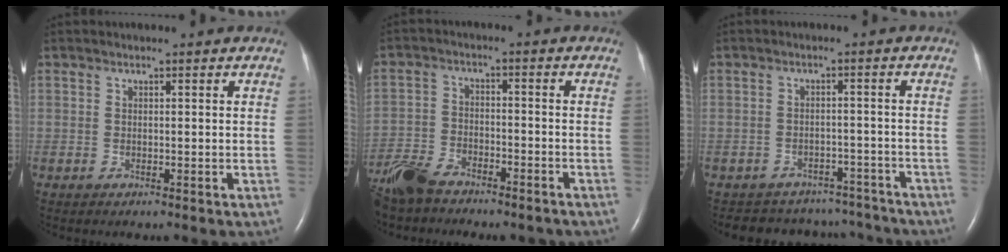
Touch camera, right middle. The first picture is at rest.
{"total": 10.9, "force": [-9.1, 4.0, 4.5], "torque": [-0.094, -0.008, -0.155]}
{"total": 11.2, "force": [-10.3, 4.5, 0.5], "torque": [-0.008, 0.030, -0.117]}